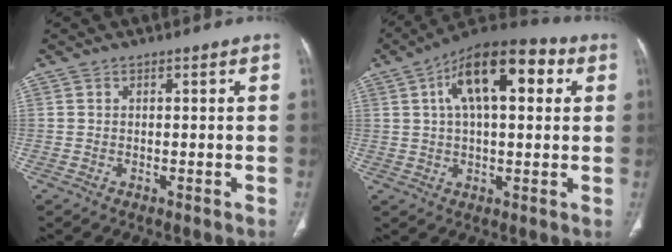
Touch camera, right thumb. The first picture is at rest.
{"total": 16.9, "force": [5.2, 7.7, 14.1], "torque": [-0.203, 0.022, 0.075]}